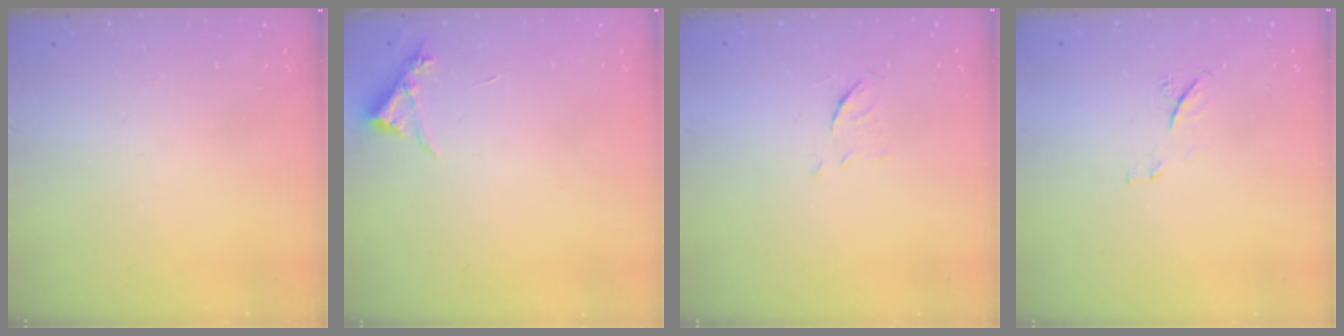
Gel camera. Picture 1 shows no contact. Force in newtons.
{"total": 4.3, "press": 4.2, "slide": 0.4}
{"total": 5.9, "press": 5.9, "slide": 0.5}
{"total": 5.6, "press": 5.6, "slide": 0.7}